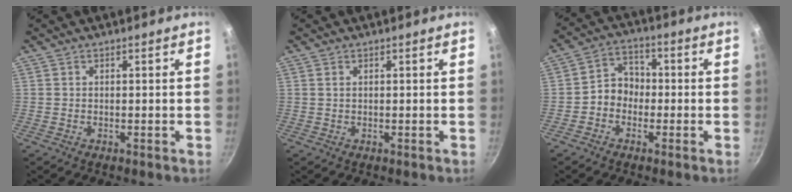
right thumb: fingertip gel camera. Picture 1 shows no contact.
{"total": 0.6, "force": [0.3, 0.4, 0.4], "torque": [-0.008, 0.001, 0.004]}
{"total": 5.8, "force": [-1.4, 4.9, 2.9], "torque": [-0.014, 0.026, -0.036]}